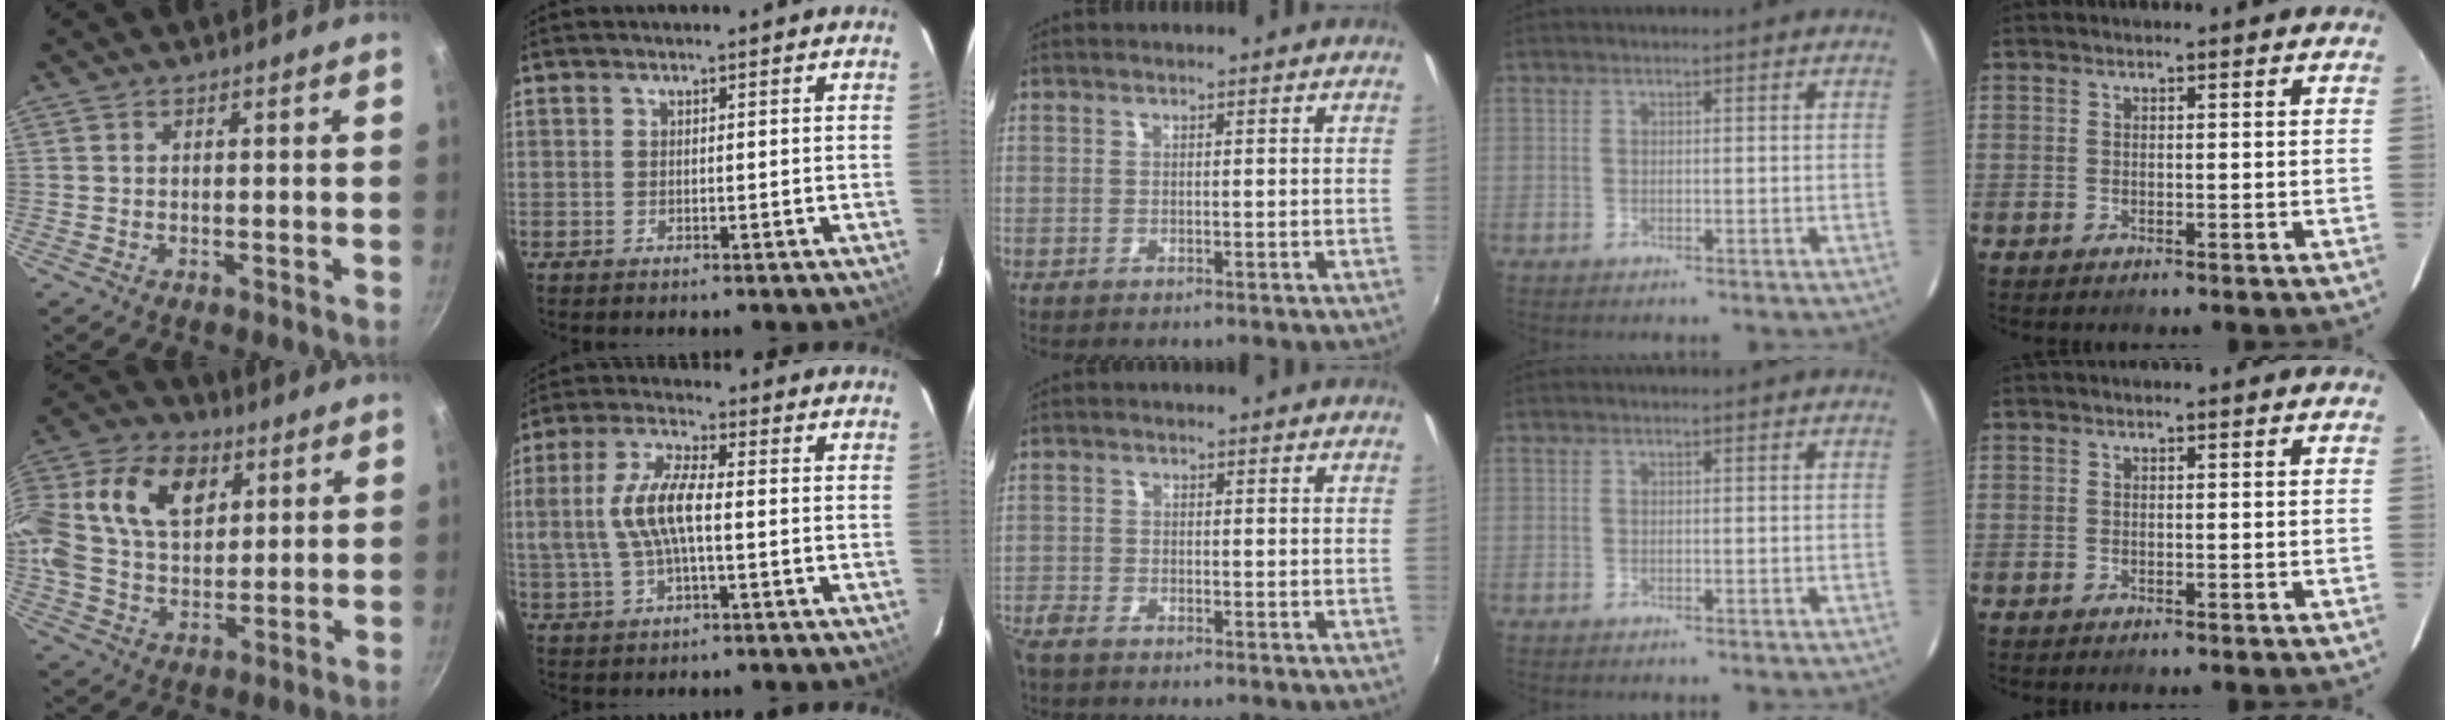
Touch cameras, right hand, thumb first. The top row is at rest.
{"thumb": {"total": 25.1, "force": [8.6, 17.0, 16.3], "torque": [-0.343, 0.025, 0.141]}, "index": {"total": 9.7, "force": [-0.4, 3.3, 9.1], "torque": [-0.187, 0.008, -0.005]}, "middle": {"total": 3.4, "force": [-2.9, 1.0, 1.4], "torque": [-0.039, -0.013, -0.061]}}